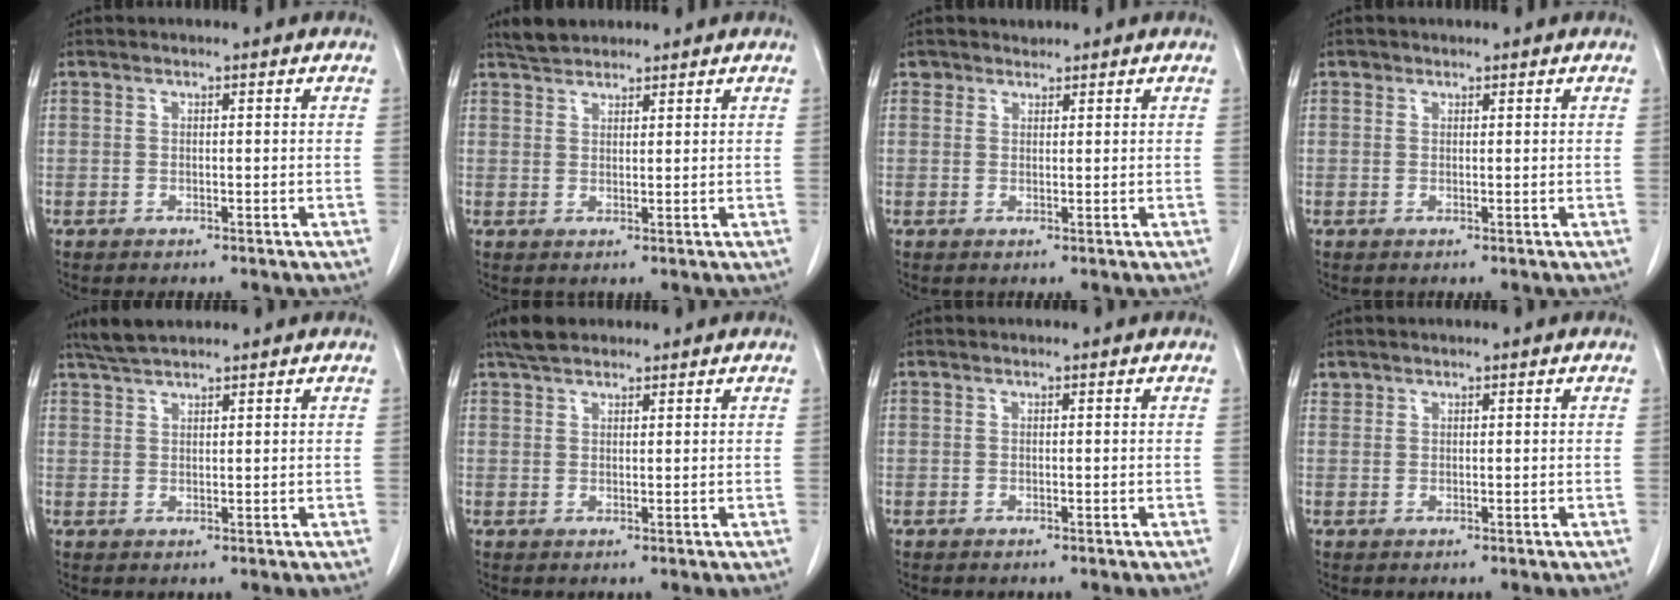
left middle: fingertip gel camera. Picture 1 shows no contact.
{"total": 3.3, "force": [3.1, 1.0, 0.7], "torque": [-0.020, 0.014, 0.056]}
{"total": 1.3, "force": [1.1, 0.6, -0.3], "torque": [0.006, 0.004, 0.016]}
{"total": 0.6, "force": [0.4, 0.4, 0.0], "torque": [0.001, -0.002, 0.007]}
{"total": 3.7, "force": [3.4, 0.4, 1.5], "torque": [-0.036, 0.014, 0.067]}
{"total": 3.8, "force": [3.2, 1.5, 1.5], "torque": [-0.035, 0.016, 0.058]}
{"total": 0.0}
{"total": 0.8, "force": [0.7, 0.4, -0.1], "torque": [0.003, 0.006, 0.014]}